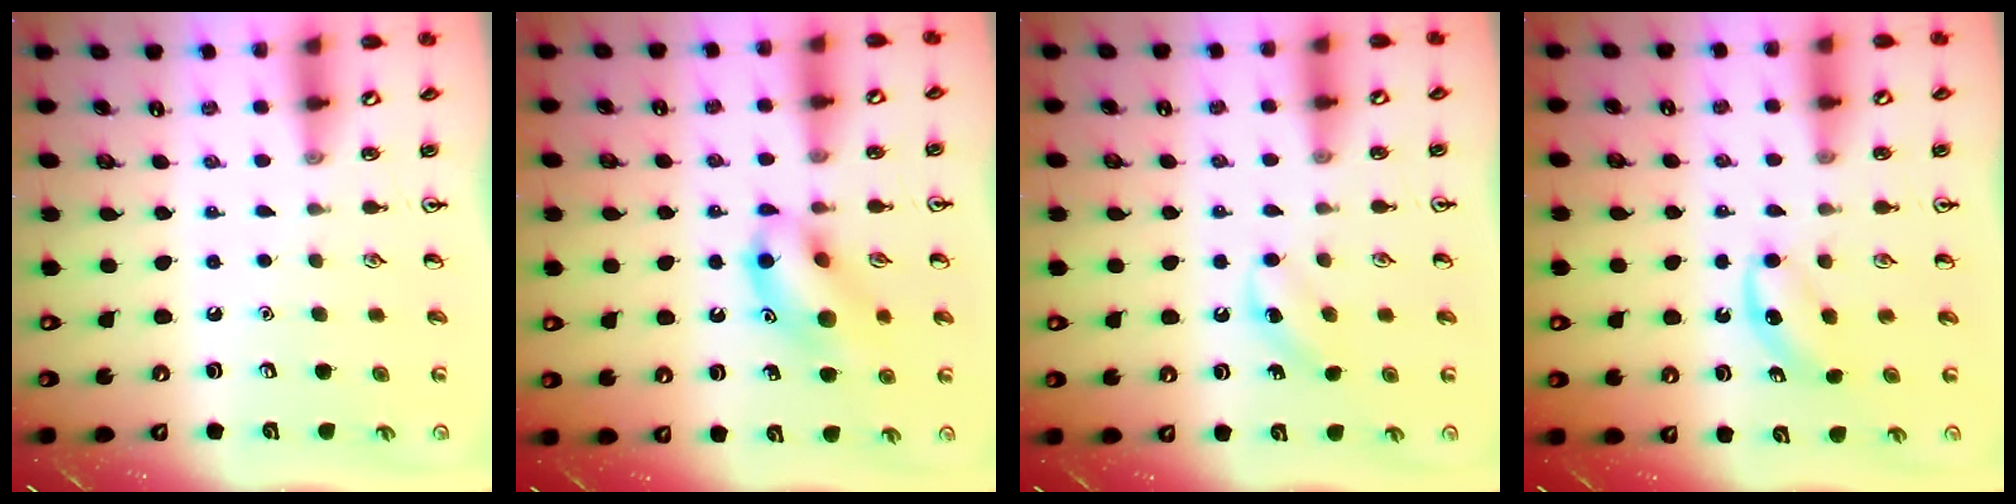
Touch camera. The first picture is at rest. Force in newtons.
{"total": 12.0, "press": 11.9, "slide": 1.8}
{"total": 6.1, "press": 5.9, "slide": 1.6}
{"total": 4.5, "press": 4.2, "slide": 1.4}